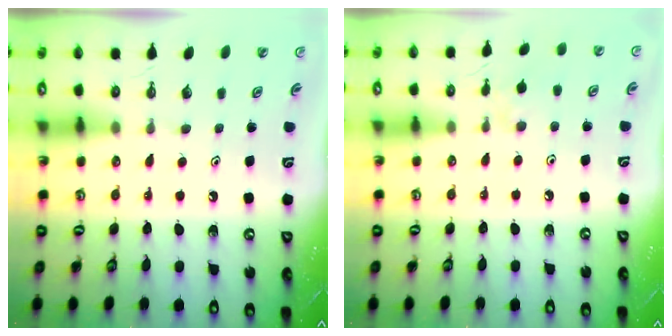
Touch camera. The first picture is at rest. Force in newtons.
{"total": 2.1, "press": 2.0, "slide": 0.4}